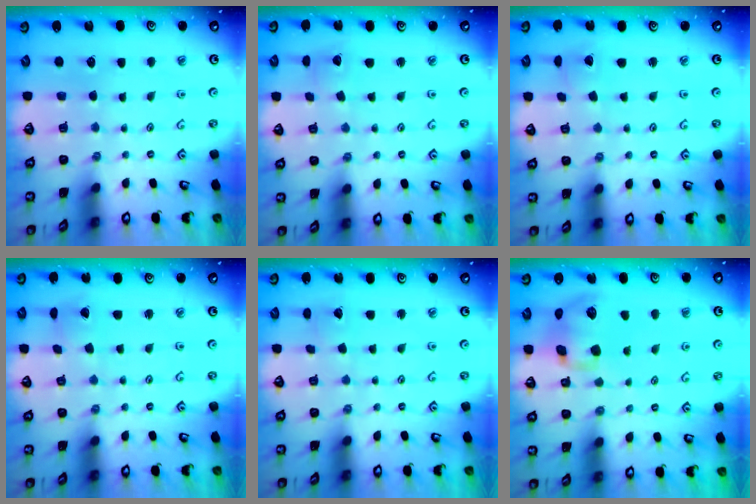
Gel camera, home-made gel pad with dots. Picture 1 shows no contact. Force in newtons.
{"total": 1.4, "press": 1.4, "slide": 0.1}
{"total": 1.7, "press": 1.7, "slide": 0.1}
{"total": 1.2, "press": 1.2, "slide": 0.1}
{"total": 2.6, "press": 2.6, "slide": 0.3}
{"total": 12.3, "press": 12.2, "slide": 1.7}